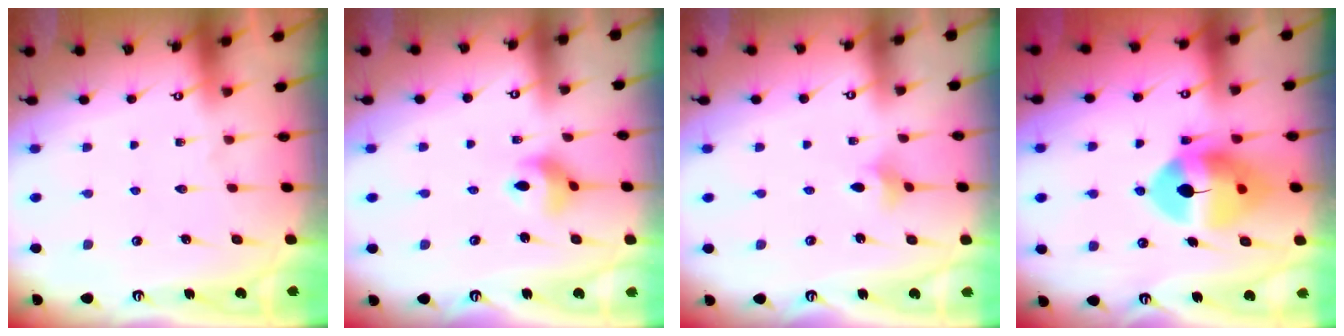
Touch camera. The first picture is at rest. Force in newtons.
{"total": 5.7, "press": 5.7, "slide": 0.4}
{"total": 2.8, "press": 2.8, "slide": 0.6}
{"total": 12.4, "press": 12.2, "slide": 2.2}